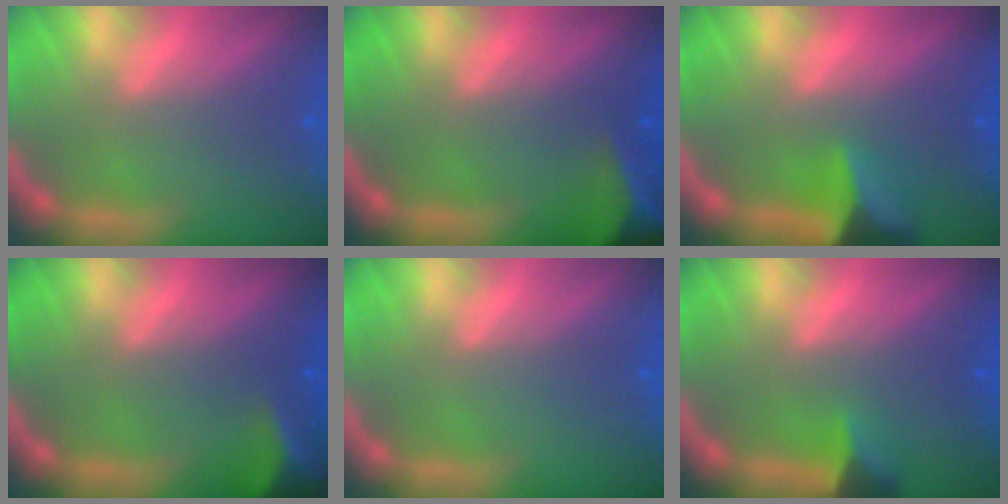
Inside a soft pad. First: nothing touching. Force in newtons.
{"total": 8.9}
{"total": 5.0}
{"total": 5.4}
{"total": 0.0}
{"total": 2.4}